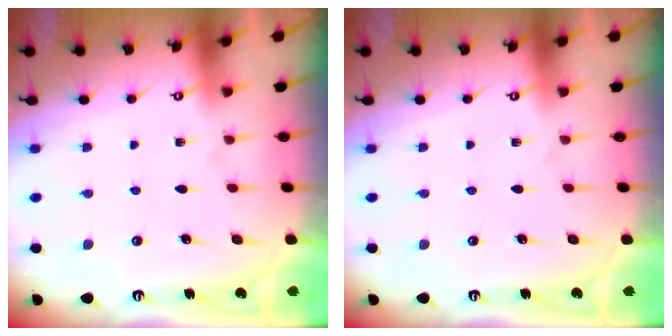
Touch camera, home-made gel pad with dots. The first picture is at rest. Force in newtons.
{"total": 0.0}